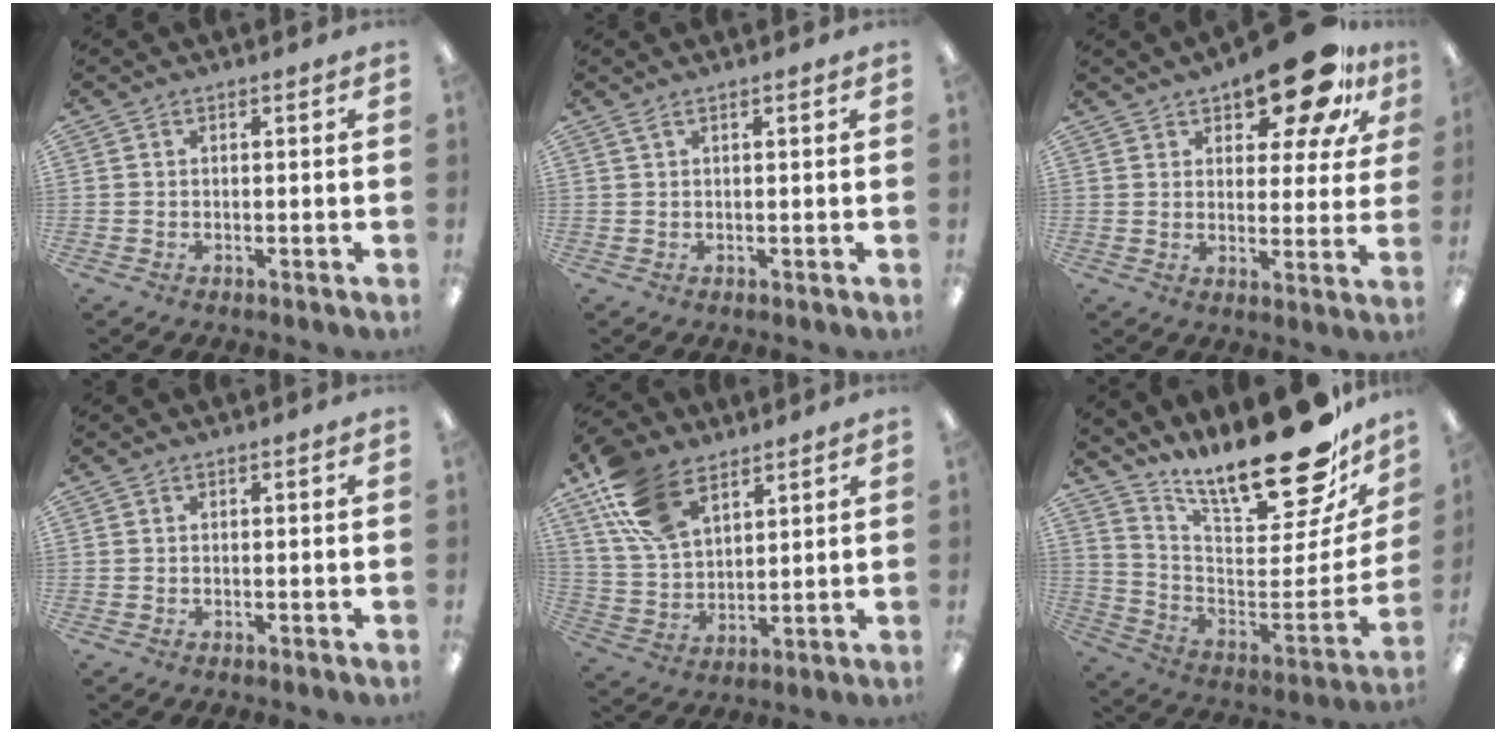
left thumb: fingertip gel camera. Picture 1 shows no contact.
{"total": 1.5, "force": [0.8, 0.2, 1.3], "torque": [-0.027, 0.001, 0.013]}
{"total": 17.3, "force": [11.9, 7.3, 10.1], "torque": [-0.143, -0.064, 0.199]}
{"total": 0.0}
{"total": 15.8, "force": [9.4, 8.8, 9.2], "torque": [-0.197, -0.019, 0.181]}
{"total": 23.8, "force": [18.6, 7.0, 13.1], "torque": [-0.173, -0.146, 0.309]}